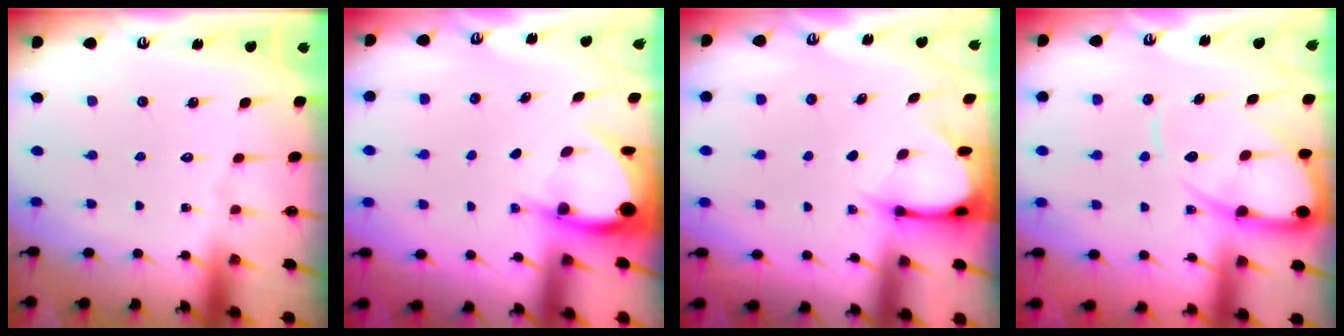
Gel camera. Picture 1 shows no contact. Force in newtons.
{"total": 4.6, "press": 4.5, "slide": 0.4}
{"total": 3.7, "press": 3.7, "slide": 0.3}
{"total": 12.2, "press": 12.1, "slide": 1.2}